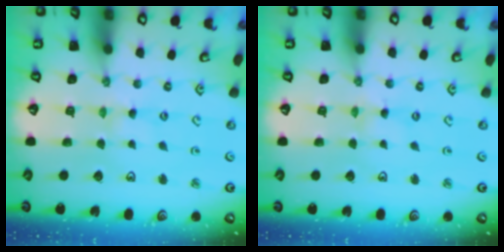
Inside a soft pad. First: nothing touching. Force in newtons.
{"total": 0.0}